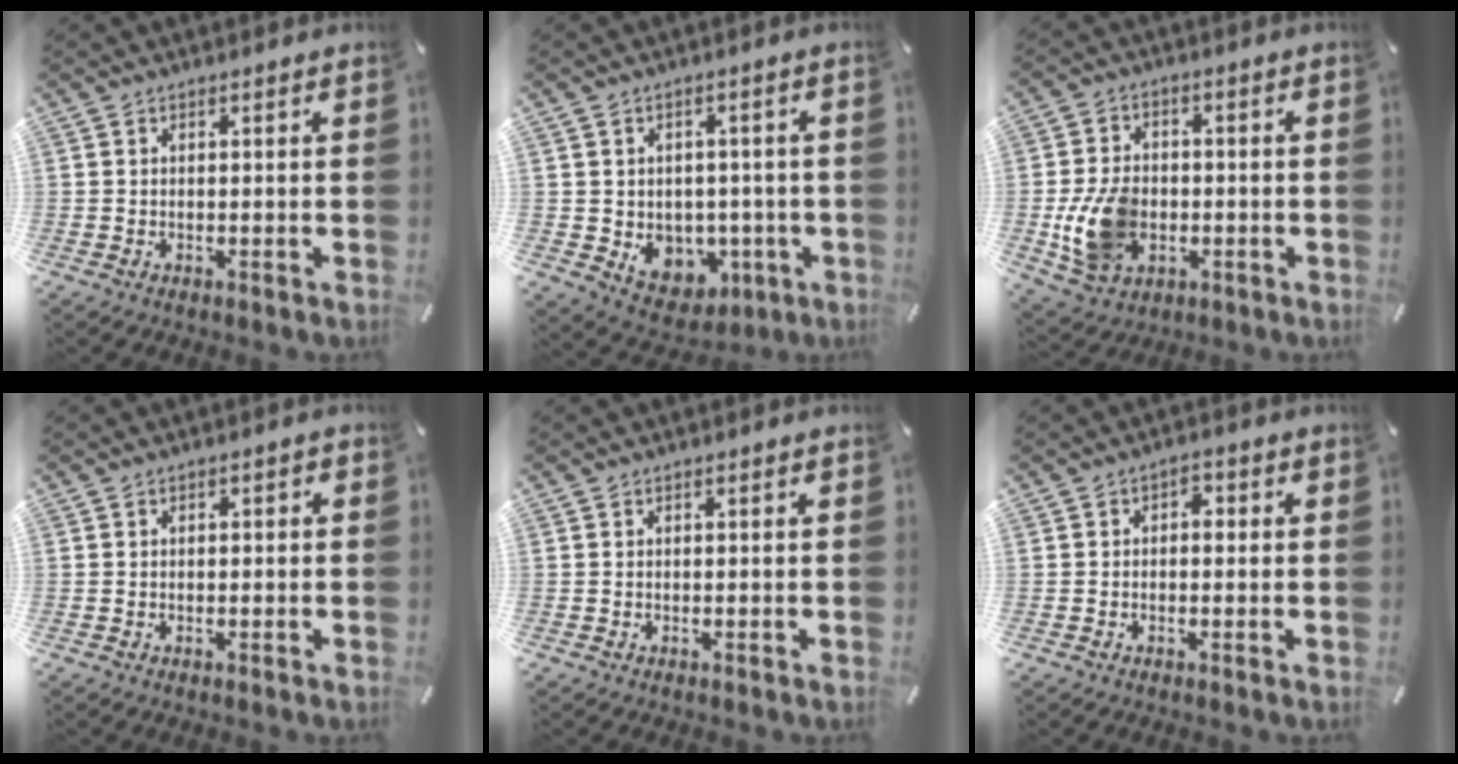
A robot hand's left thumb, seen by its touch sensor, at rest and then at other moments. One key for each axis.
{"total": 6.7, "fx": 0.3, "fy": 6.5, "fz": 1.8, "tx": -0.016, "ty": -0.010, "tz": 0.015}
{"total": 12.4, "fx": -2.4, "fy": 9.3, "fz": 7.8, "tx": -0.164, "ty": 0.005, "tz": -0.041}
{"total": 1.0, "fx": -0.3, "fy": 0.6, "fz": 0.7, "tx": -0.013, "ty": 0.003, "tz": -0.007}
{"total": 0.0}
{"total": 2.2, "fx": -0.6, "fy": 1.6, "fz": 1.5, "tx": -0.022, "ty": 0.008, "tz": -0.016}